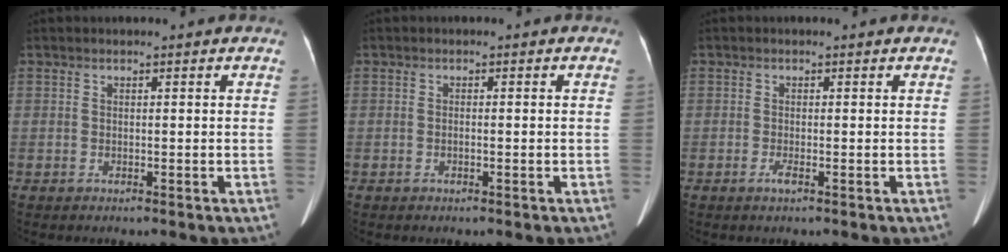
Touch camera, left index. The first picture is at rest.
{"total": 0.8, "force": [-0.3, 0.2, 0.7], "torque": [-0.017, 0.003, 0.000]}
{"total": 1.1, "force": [-0.6, 0.0, 0.9], "torque": [-0.014, -0.008, -0.012]}